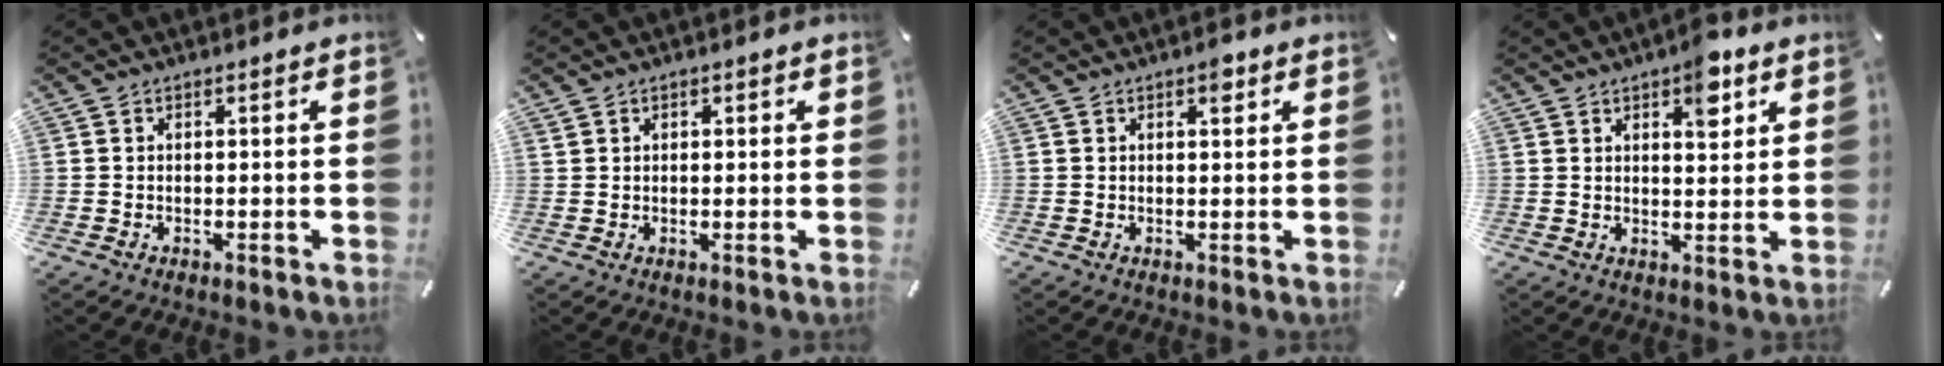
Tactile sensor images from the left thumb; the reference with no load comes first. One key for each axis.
{"total": 1.1, "fx": 0.5, "fy": 0.9, "fz": 0.3, "tx": -0.007, "ty": 0.003, "tz": 0.009}
{"total": 2.7, "fx": 1.4, "fy": 1.4, "fz": 1.9, "tx": -0.017, "ty": -0.005, "tz": 0.018}
{"total": 7.0, "fx": 4.1, "fy": 3.2, "fz": 4.8, "tx": -0.055, "ty": -0.018, "tz": 0.064}